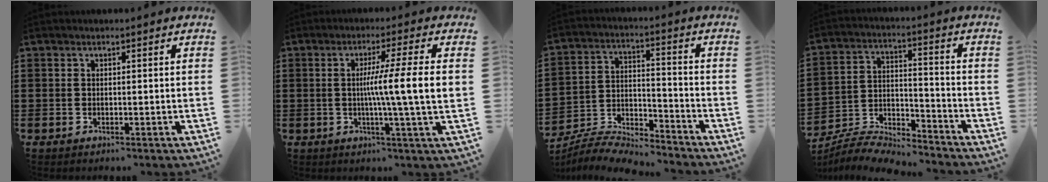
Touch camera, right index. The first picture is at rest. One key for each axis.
{"total": 9.3, "fx": 0.2, "fy": -0.6, "fz": 9.3, "tx": -0.167, "ty": -0.008, "tz": -0.004}
{"total": 6.6, "fx": -6.5, "fy": 0.8, "fz": 1.1, "tx": -0.033, "ty": 0.004, "tz": -0.132}
{"total": 6.8, "fx": -6.6, "fy": 1.0, "fz": 1.2, "tx": -0.026, "ty": 0.009, "tz": -0.132}